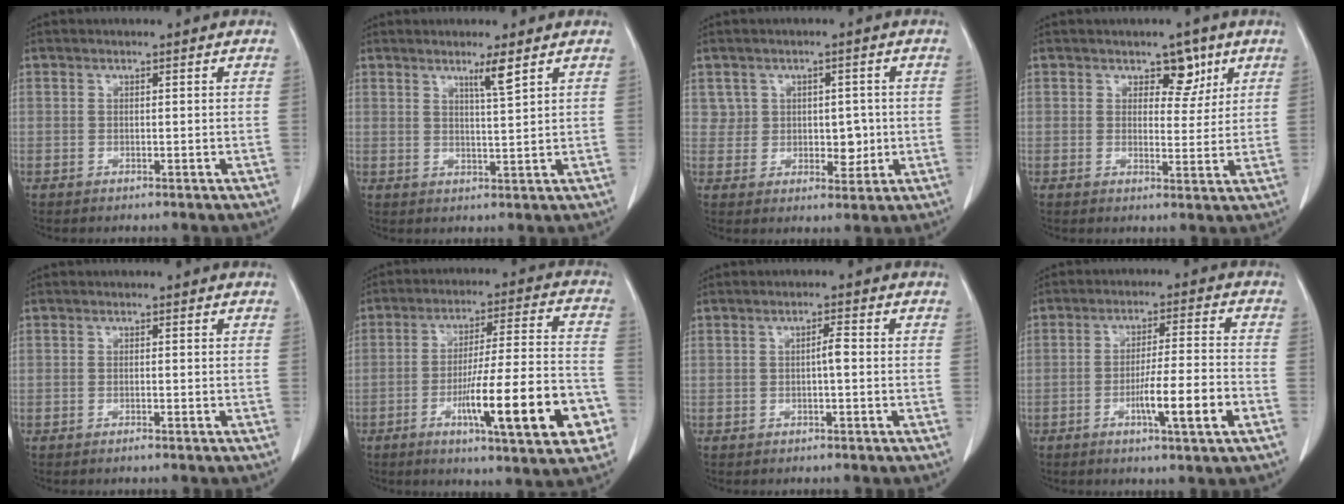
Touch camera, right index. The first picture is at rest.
{"total": 3.2, "force": [2.1, -0.6, 2.3], "torque": [-0.044, -0.008, 0.039]}
{"total": 4.6, "force": [0.6, 3.8, 2.5], "torque": [-0.018, 0.001, 0.014]}
{"total": 4.4, "force": [2.5, 2.6, 2.4], "torque": [-0.021, 0.001, 0.036]}
{"total": 0.6, "force": [-0.5, 0.0, 0.4], "torque": [-0.007, 0.000, -0.008]}
{"total": 18.0, "force": [-6.7, 1.7, 16.7], "torque": [-0.237, 0.000, -0.094]}
{"total": 1.7, "force": [-0.2, 0.2, 1.7], "torque": [-0.029, 0.003, -0.003]}
{"total": 9.0, "force": [-3.4, -0.2, 8.3], "torque": [-0.138, -0.007, -0.056]}